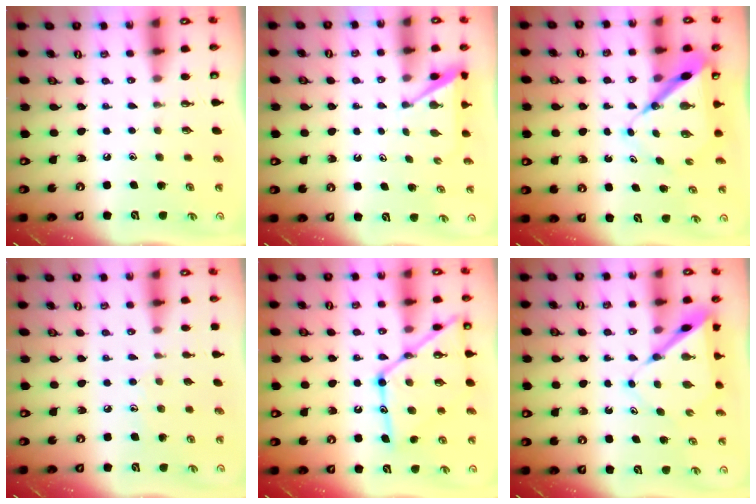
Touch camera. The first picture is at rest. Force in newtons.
{"total": 4.7, "press": 4.7, "slide": 0.5}
{"total": 8.4, "press": 8.4, "slide": 0.6}
{"total": 5.4, "press": 5.4, "slide": 0.5}
{"total": 19.1, "press": 19.0, "slide": 1.6}
{"total": 7.5, "press": 7.5, "slide": 0.7}